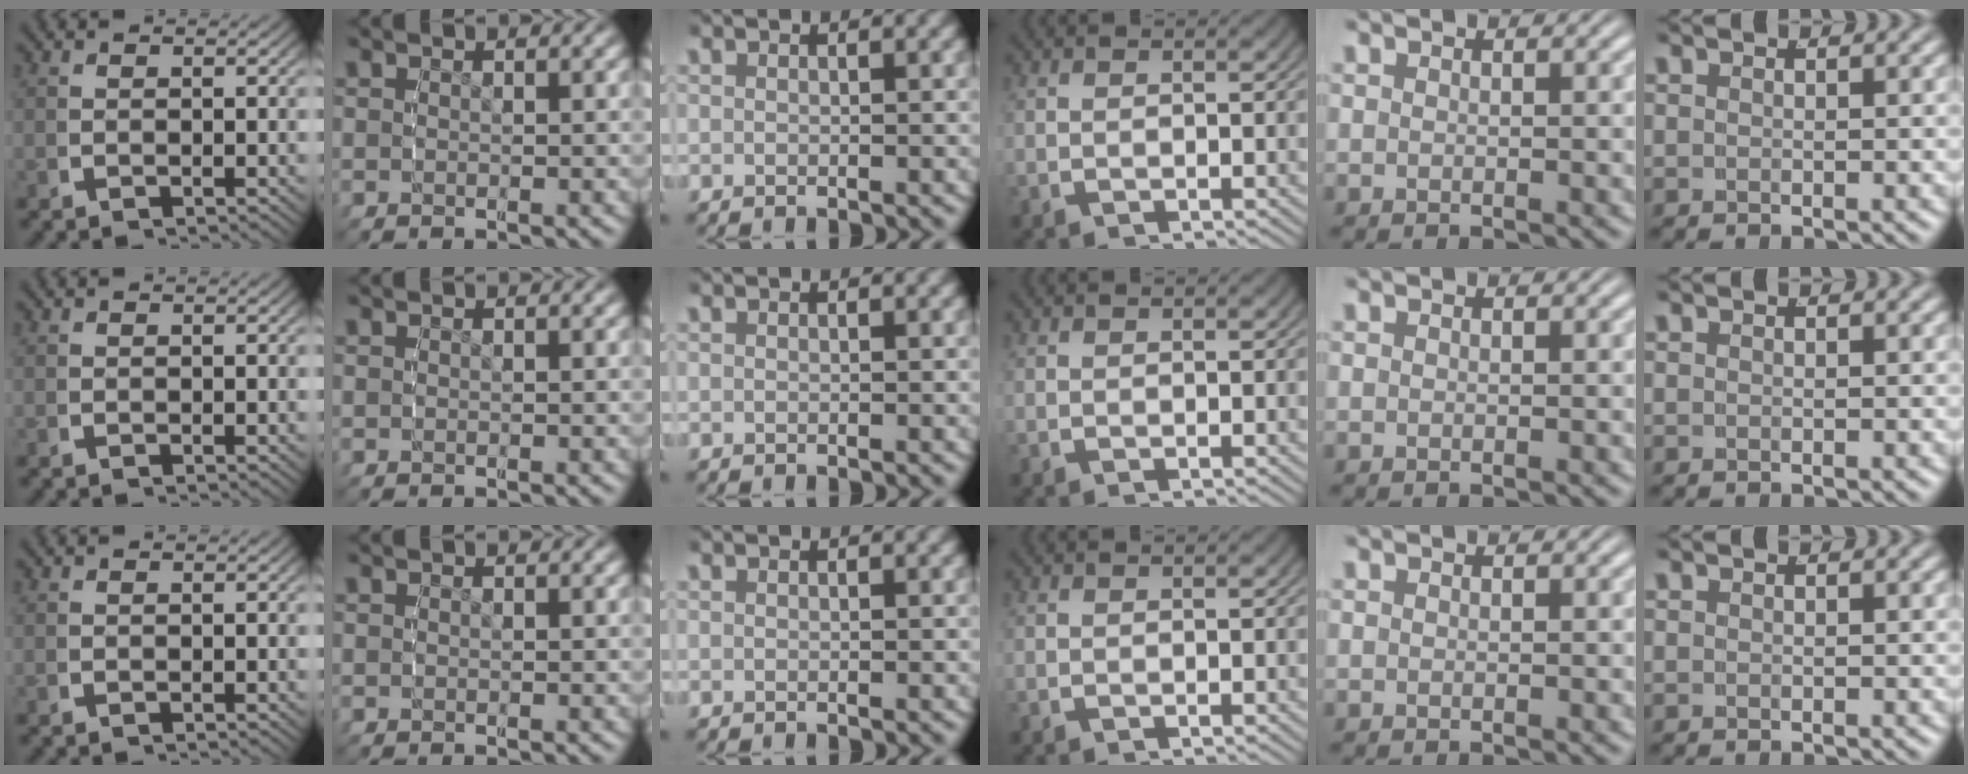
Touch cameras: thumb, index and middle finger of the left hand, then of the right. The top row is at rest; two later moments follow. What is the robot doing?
{"motion": "reach", "object": "paper"}